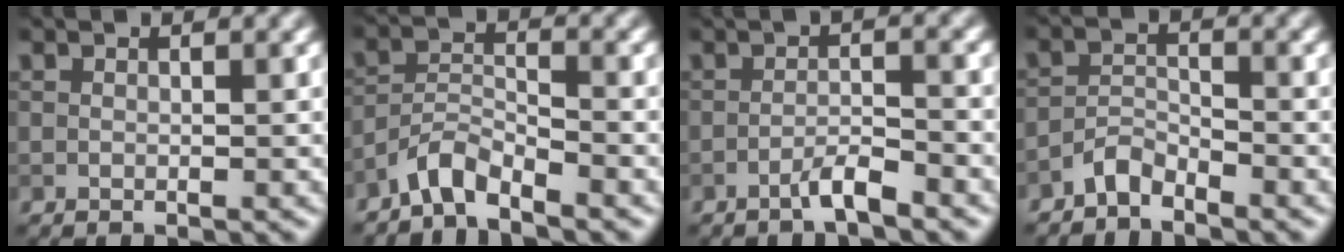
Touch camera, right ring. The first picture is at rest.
{"total": 3.2, "force": [-2.8, 0.5, 1.3], "torque": [-0.023, 0.008, -0.065]}
{"total": 2.6, "force": [-1.6, 0.3, 2.0], "torque": [-0.035, 0.010, -0.036]}
{"total": 2.1, "force": [-2.0, 0.5, 0.7], "torque": [-0.013, 0.010, -0.044]}